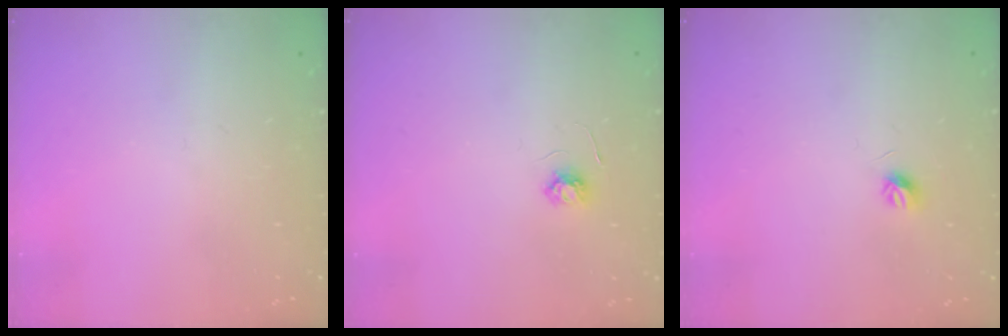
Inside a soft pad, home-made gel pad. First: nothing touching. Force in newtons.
{"total": 3.6, "press": 3.6, "slide": 0.5}
{"total": 4.1, "press": 4.0, "slide": 0.6}